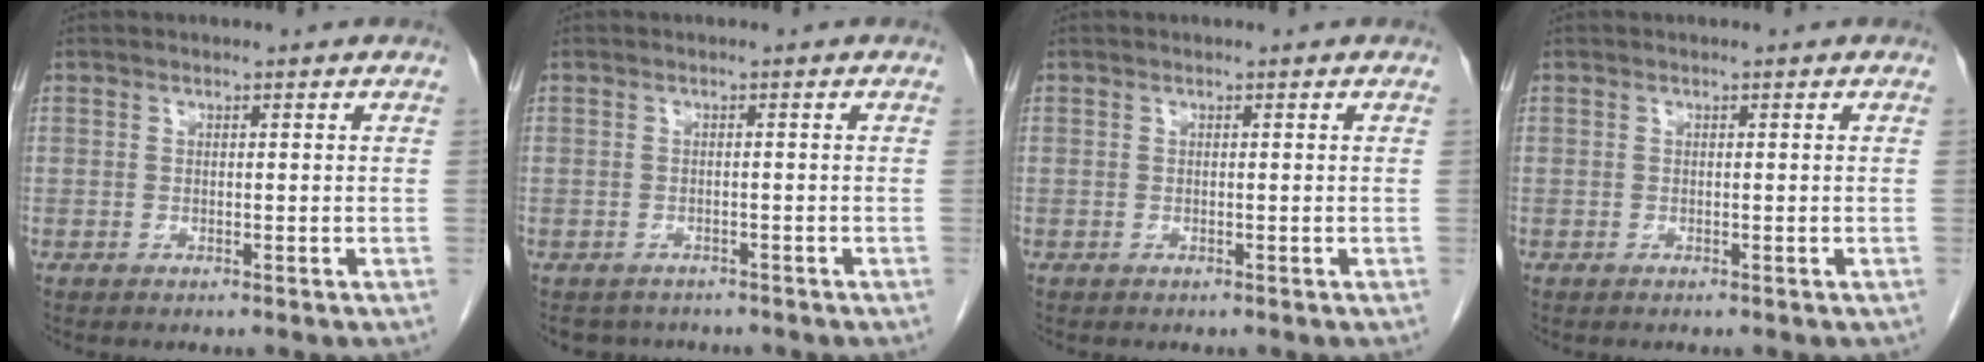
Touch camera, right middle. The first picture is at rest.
{"total": 3.5, "force": [-3.2, 1.6, 0.0], "torque": [0.000, 0.000, -0.043]}
{"total": 0.0}
{"total": 0.0}